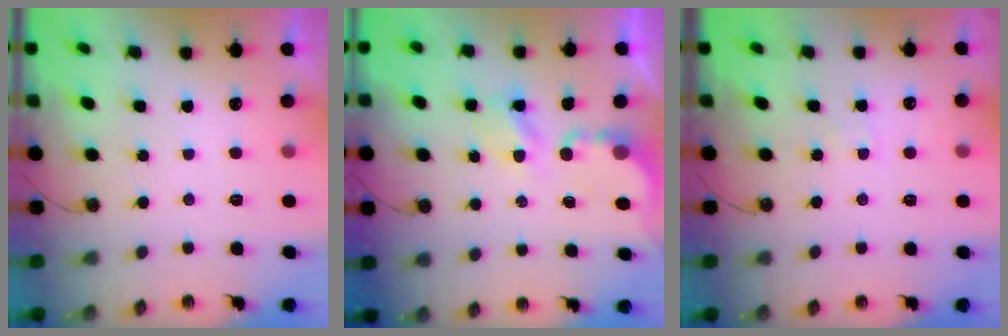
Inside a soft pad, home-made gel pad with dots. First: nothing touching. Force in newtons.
{"total": 4.5, "press": 4.5, "slide": 0.3}
{"total": 3.4, "press": 3.4, "slide": 0.3}